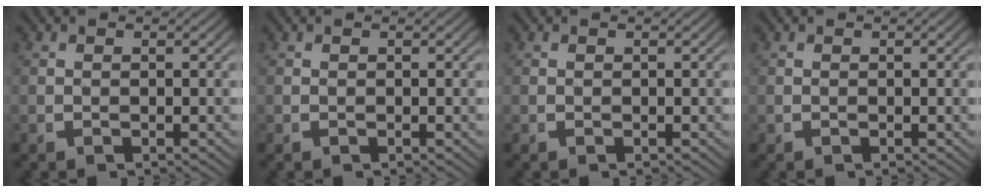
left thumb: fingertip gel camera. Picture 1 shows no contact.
{"total": 0.0}
{"total": 0.0}
{"total": 0.0}